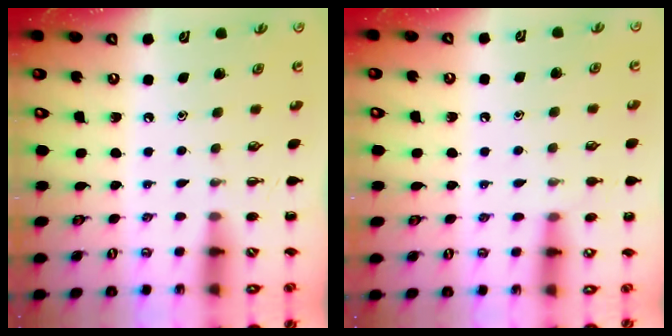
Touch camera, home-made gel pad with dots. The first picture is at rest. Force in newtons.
{"total": 5.5, "press": 5.2, "slide": 1.8}